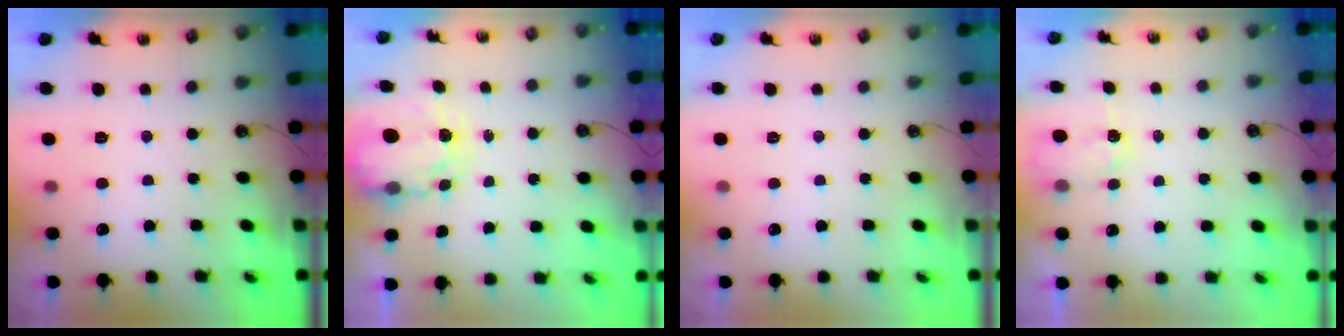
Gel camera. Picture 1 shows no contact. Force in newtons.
{"total": 3.9, "press": 3.9, "slide": 0.1}
{"total": 0.0}
{"total": 2.9, "press": 2.9, "slide": 0.4}